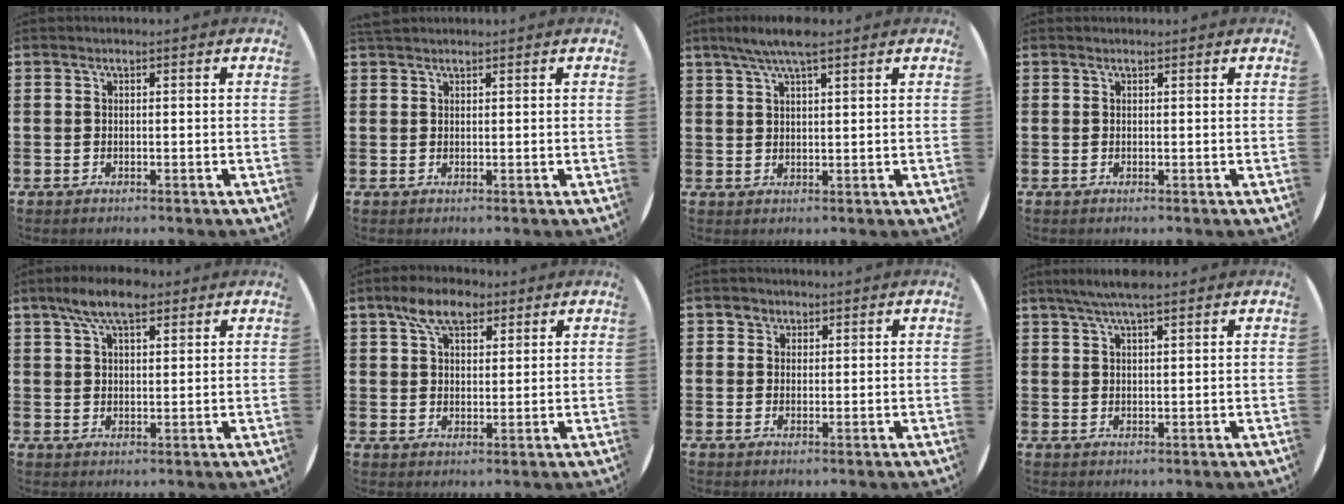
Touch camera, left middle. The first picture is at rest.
{"total": 0.9, "force": [0.9, 0.2, 0.0], "torque": [-0.002, 0.002, 0.018]}
{"total": 5.0, "force": [3.8, 0.7, 3.1], "torque": [-0.066, 0.003, 0.068]}
{"total": 0.0}
{"total": 6.5, "force": [4.7, 2.2, 3.9], "torque": [-0.078, 0.002, 0.082]}
{"total": 6.5, "force": [4.5, 3.4, 3.2], "torque": [-0.060, 0.003, 0.080]}
{"total": 1.6, "force": [1.2, 1.1, 0.0], "torque": [0.014, -0.002, 0.020]}
{"total": 3.9, "force": [3.2, 0.5, 2.2], "torque": [-0.049, 0.001, 0.056]}